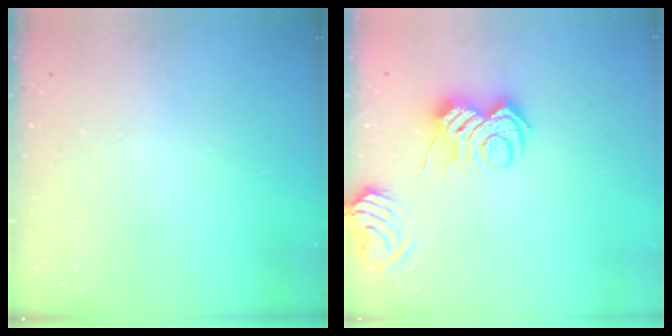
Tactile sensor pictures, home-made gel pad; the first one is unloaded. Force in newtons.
{"total": 9.2, "press": 9.2, "slide": 0.6}